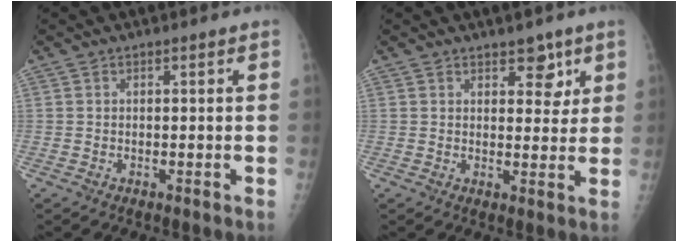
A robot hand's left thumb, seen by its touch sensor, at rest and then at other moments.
{"total": 4.8, "force": [3.0, 2.7, 2.7], "torque": [-0.005, -0.016, 0.038]}